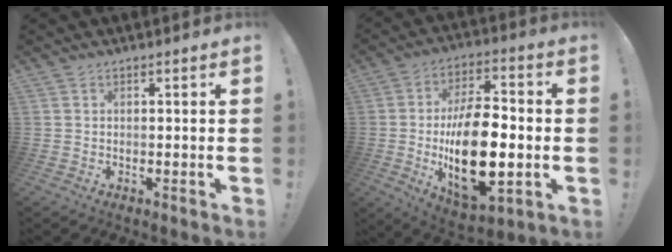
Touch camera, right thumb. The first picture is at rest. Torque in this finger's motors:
{"motor_torque": [1.85, 3.17, 2.36, -0.41, 0.68]}